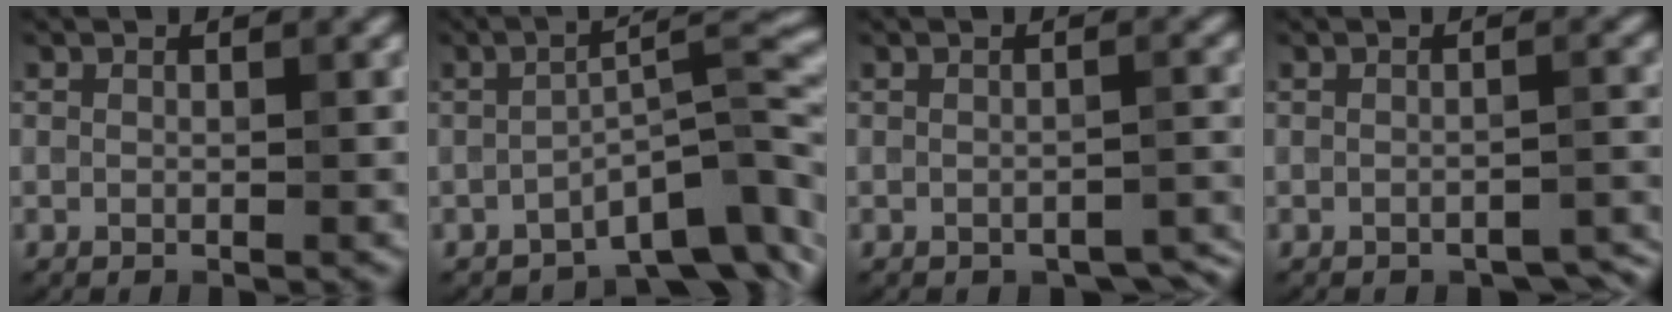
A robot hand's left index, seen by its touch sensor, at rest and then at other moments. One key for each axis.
{"total": 8.1, "fx": -4.3, "fy": 2.5, "fz": 6.4, "tx": -0.084, "ty": 0.007, "tz": -0.072}
{"total": 2.3, "fx": -1.9, "fy": 0.9, "fz": 0.9, "tx": -0.017, "ty": -0.002, "tz": -0.018}
{"total": 2.2, "fx": -2.0, "fy": 0.6, "fz": 0.7, "tx": -0.013, "ty": 0.001, "tz": -0.021}